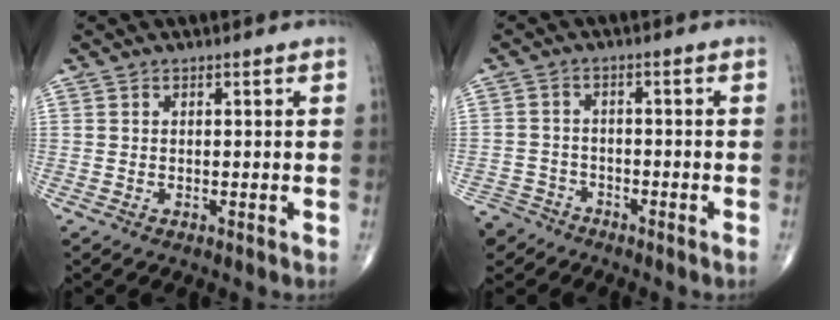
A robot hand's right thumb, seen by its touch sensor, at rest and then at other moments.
{"total": 6.0, "force": [-4.9, 3.4, 0.7], "torque": [-0.015, 0.018, -0.091]}